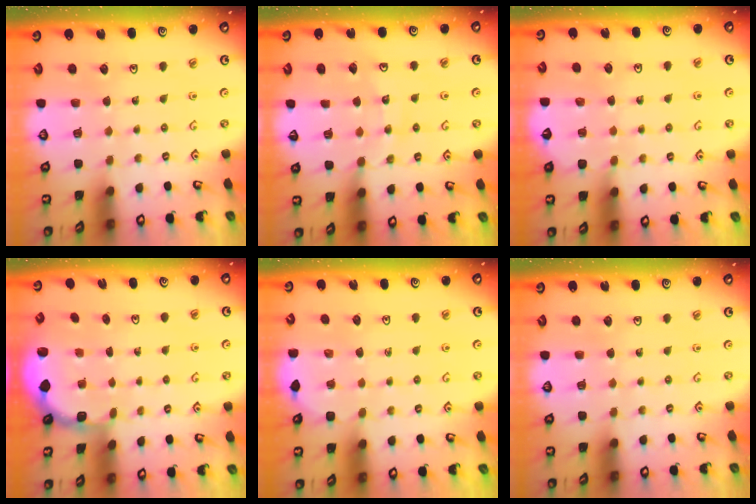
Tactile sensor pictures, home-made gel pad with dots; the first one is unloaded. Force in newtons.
{"total": 9.3, "press": 9.3, "slide": 0.8}
{"total": 2.9, "press": 2.9, "slide": 0.3}
{"total": 1.8, "press": 1.6, "slide": 0.7}
{"total": 3.2, "press": 2.8, "slide": 1.4}
{"total": 0.0}